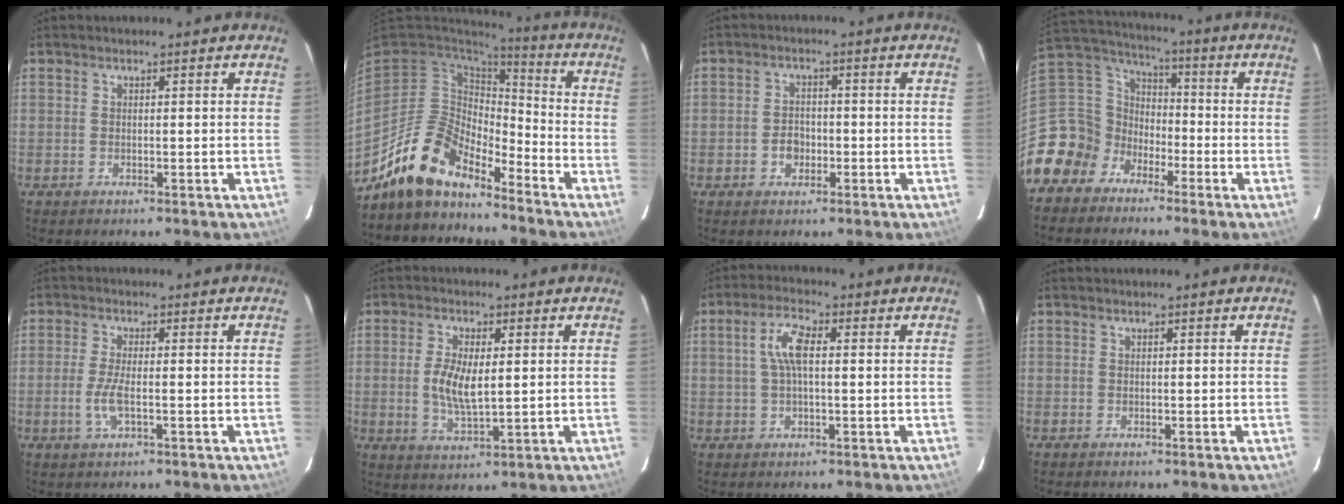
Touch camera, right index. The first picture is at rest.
{"total": 14.0, "force": [-11.6, 5.4, 5.7], "torque": [-0.119, 0.011, -0.223]}
{"total": 3.6, "force": [-1.2, 2.8, 1.9], "torque": [-0.037, 0.008, -0.018]}
{"total": 12.0, "force": [-6.9, 9.6, 2.1], "torque": [-0.072, 0.041, -0.144]}
{"total": 4.6, "force": [-1.3, 1.1, 4.3], "torque": [-0.092, -0.005, -0.027]}
{"total": 7.2, "force": [0.4, 2.9, 6.6], "torque": [-0.129, -0.004, 0.009]}
{"total": 5.7, "force": [0.9, 2.0, 5.3], "torque": [-0.107, 0.013, 0.018]}
{"total": 0.0}